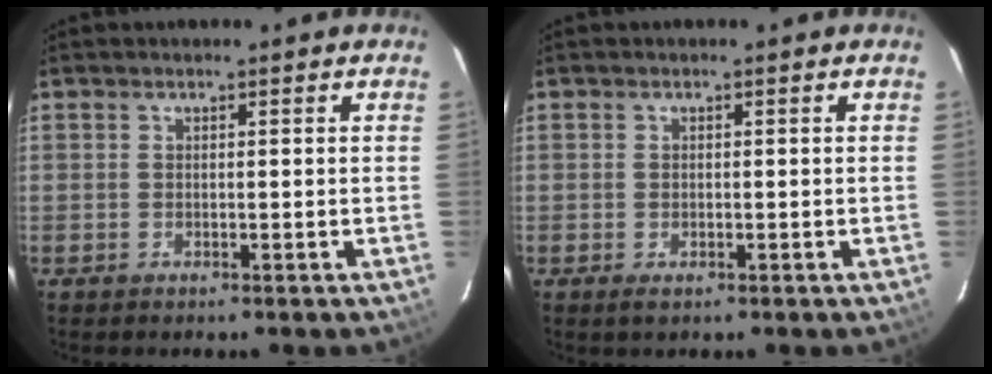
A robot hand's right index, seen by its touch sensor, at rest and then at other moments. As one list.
[{"total": 0.9, "force": [-0.3, 0.6, 0.6], "torque": [-0.011, -0.002, -0.004]}]